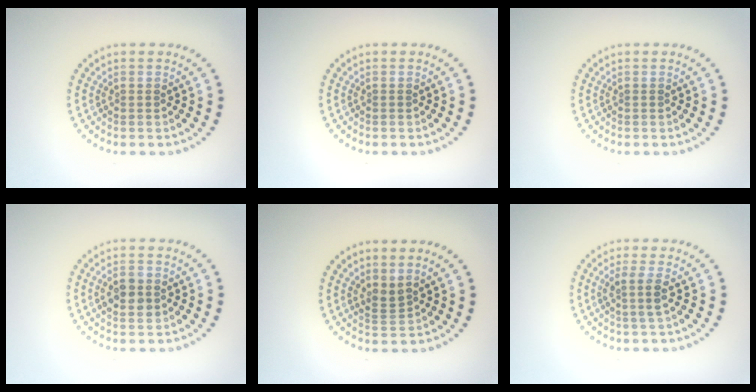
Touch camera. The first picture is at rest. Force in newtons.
{"total": 0.0}
{"total": 0.0}
{"total": 2.6, "press": 2.6, "slide": 0.1}
{"total": 1.6, "press": 1.2, "slide": 1.1}
{"total": 2.0, "press": 1.6, "slide": 1.1}